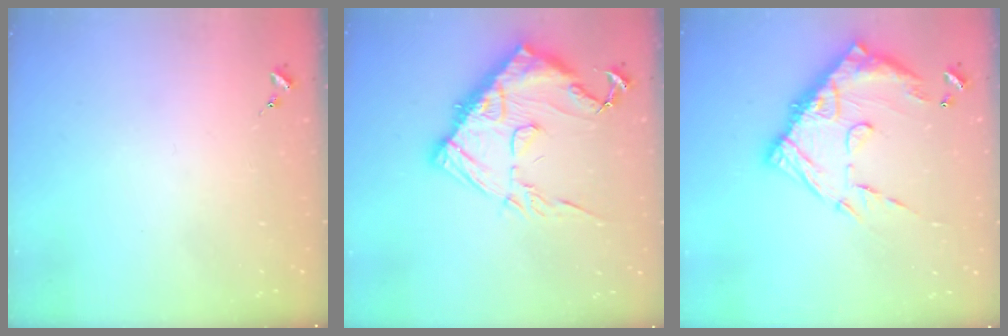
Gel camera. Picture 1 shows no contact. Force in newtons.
{"total": 18.7, "press": 18.6, "slide": 1.2}
{"total": 17.5, "press": 17.4, "slide": 2.0}